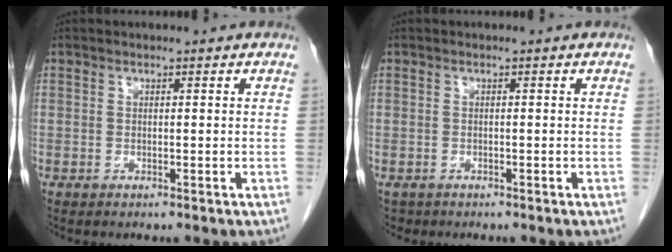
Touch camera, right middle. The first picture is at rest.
{"total": 1.2, "force": [-0.9, 0.8, 0.0], "torque": [-0.011, 0.000, -0.012]}